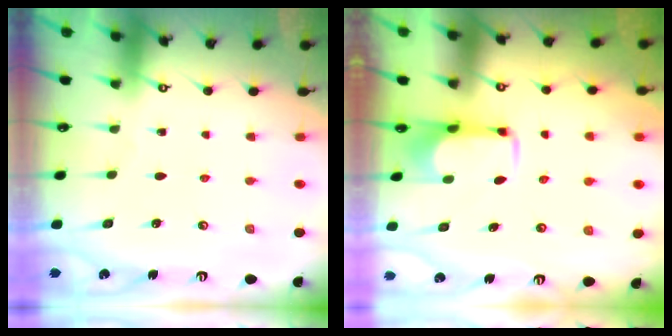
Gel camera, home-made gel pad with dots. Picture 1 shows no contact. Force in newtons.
{"total": 2.0, "press": 2.0, "slide": 0.3}